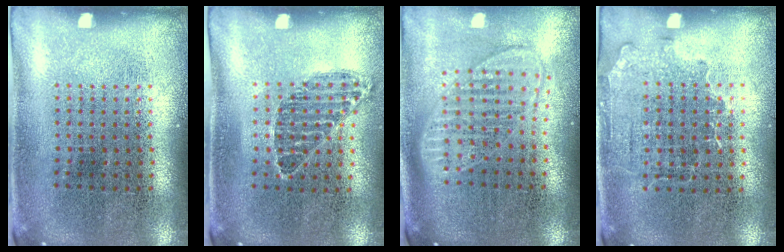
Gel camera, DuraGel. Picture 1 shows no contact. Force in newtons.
{"total": 0.9, "press": 0.7, "slide": 0.5}
{"total": 1.8, "press": 1.5, "slide": 1.1}
{"total": 1.4, "press": 1.1, "slide": 0.8}